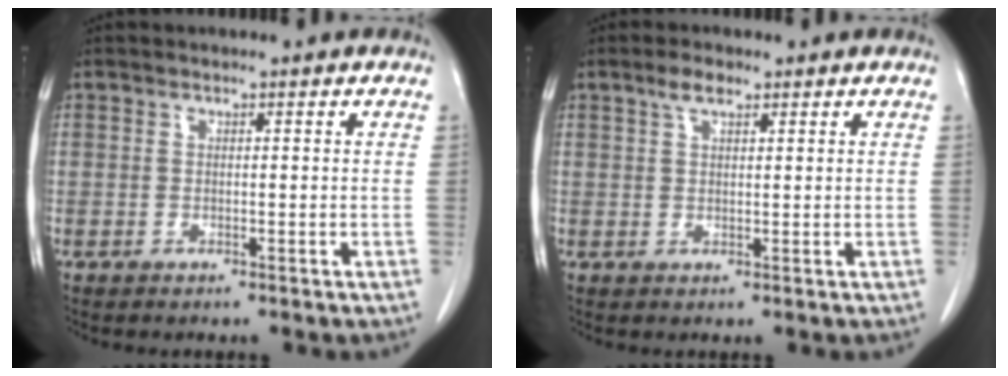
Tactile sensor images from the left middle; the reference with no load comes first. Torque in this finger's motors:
{"motor_torque": [0.19, -0.17, -0.03, 0.02]}